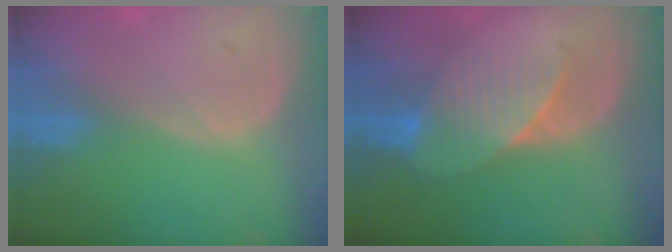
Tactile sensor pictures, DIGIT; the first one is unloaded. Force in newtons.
{"total": 7.2, "press": 6.6, "slide": 2.8}